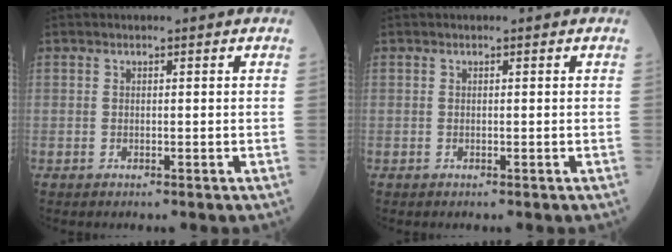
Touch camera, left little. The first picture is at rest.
{"total": 0.0}